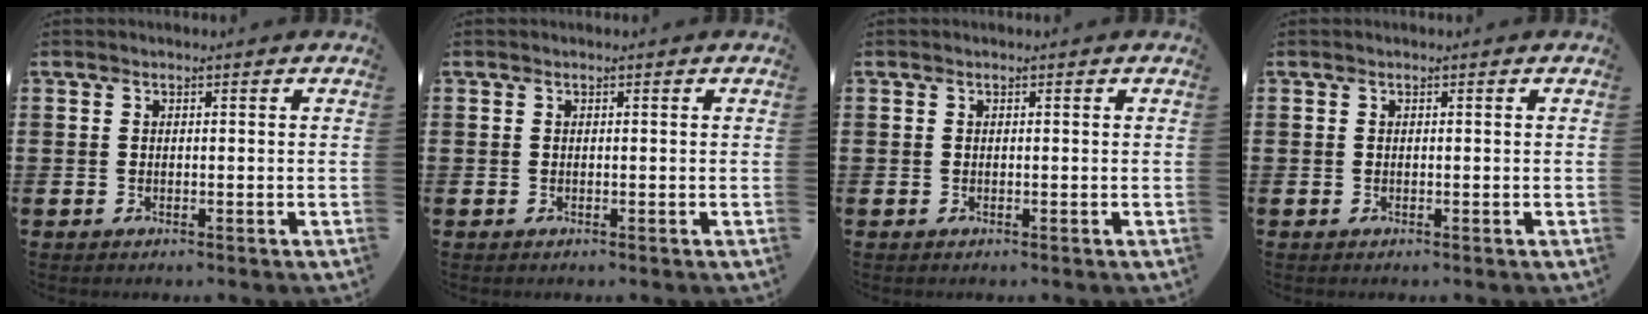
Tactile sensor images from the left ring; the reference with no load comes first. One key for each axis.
{"total": 0.0}
{"total": 0.0}
{"total": 0.0}